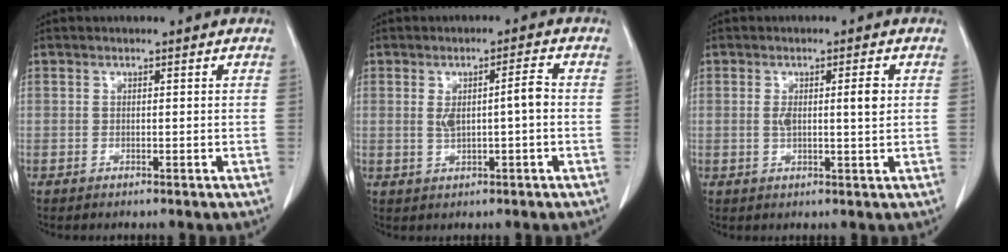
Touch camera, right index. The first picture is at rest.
{"total": 4.6, "force": [0.1, 0.8, 4.5], "torque": [-0.079, 0.012, 0.007]}
{"total": 3.5, "force": [0.8, 0.5, 3.4], "torque": [-0.057, 0.000, 0.012]}